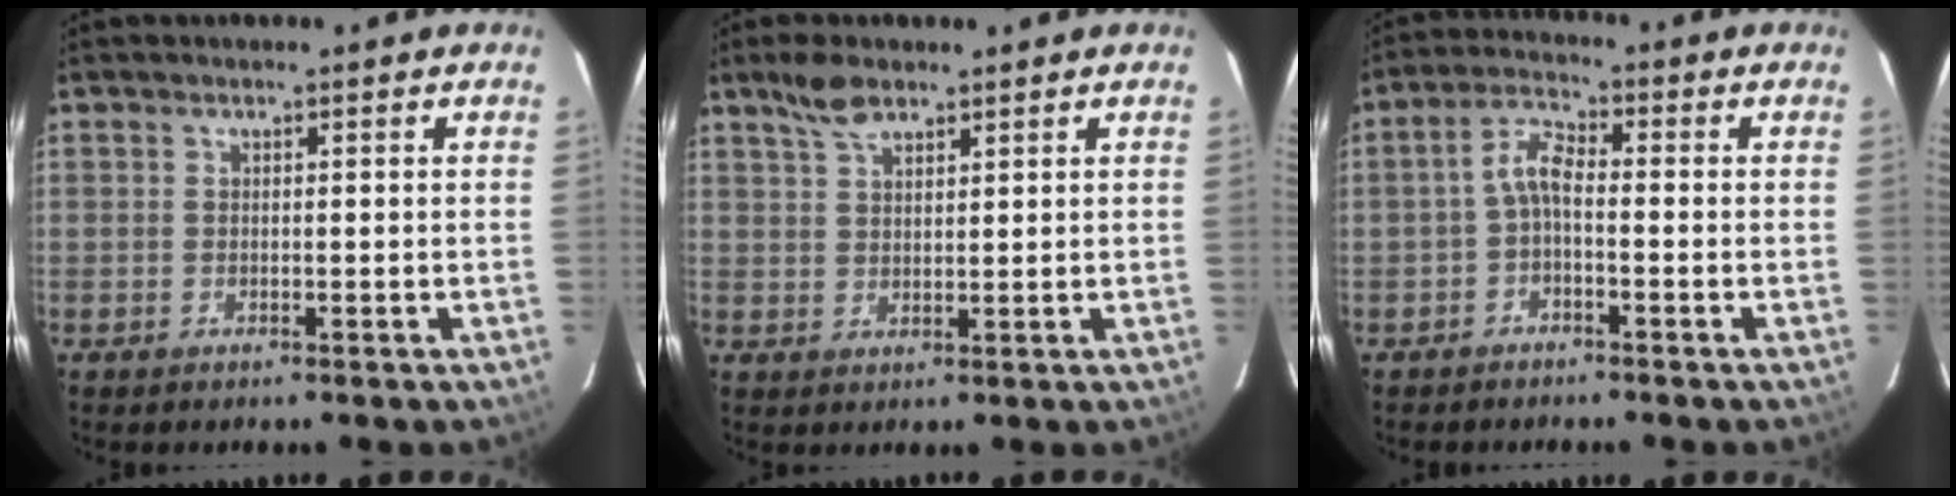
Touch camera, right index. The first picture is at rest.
{"total": 4.8, "force": [3.5, 1.8, 2.6], "torque": [-0.049, 0.010, 0.068]}
{"total": 3.7, "force": [-1.5, 1.3, 3.1], "torque": [-0.071, 0.016, -0.033]}